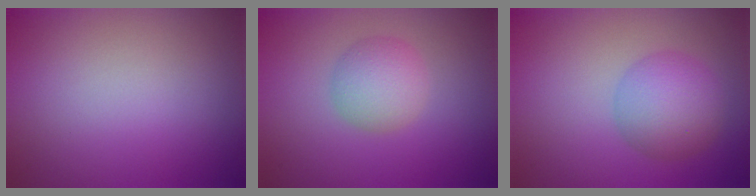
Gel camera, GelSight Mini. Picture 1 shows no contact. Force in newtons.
{"total": 3.2, "press": 3.2, "slide": 0.0}
{"total": 4.7, "press": 4.7, "slide": 0.1}